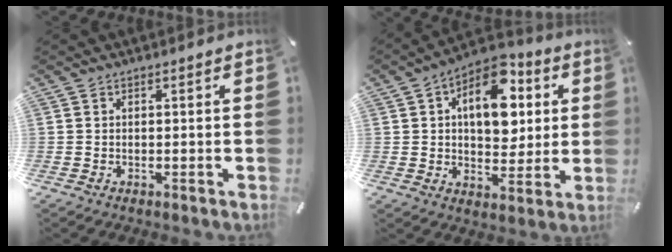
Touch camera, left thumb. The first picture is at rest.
{"total": 14.7, "force": [4.6, 9.4, 10.3], "torque": [-0.147, -0.018, 0.077]}